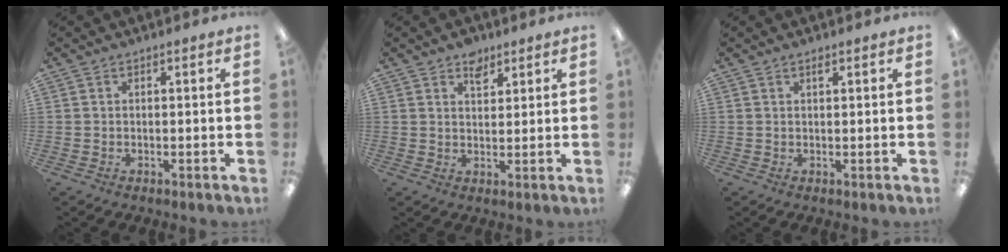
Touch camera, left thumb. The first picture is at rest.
{"total": 4.7, "force": [3.4, 2.7, 1.8], "torque": [-0.011, -0.016, 0.057]}
{"total": 0.9, "force": [0.8, 0.3, 0.4], "torque": [-0.002, -0.002, 0.012]}